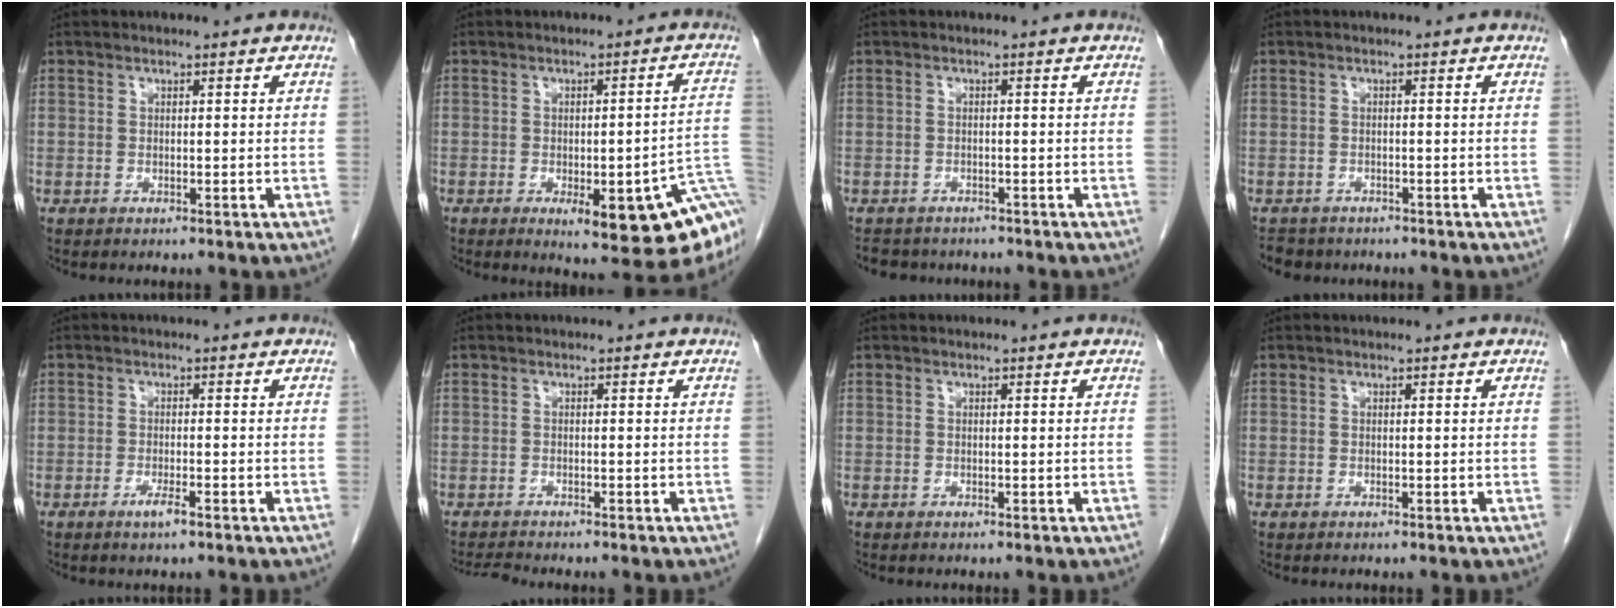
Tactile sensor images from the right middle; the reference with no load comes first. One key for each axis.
{"total": 15.3, "fx": -5.9, "fy": 3.0, "fz": 13.8, "tx": -0.095, "ty": 0.011, "tz": -0.062}
{"total": 5.0, "fx": -4.4, "fy": 2.2, "fz": 0.9, "tx": -0.017, "ty": -0.003, "tz": -0.058}
{"total": 3.8, "fx": -3.2, "fy": 1.8, "fz": 0.4, "tx": -0.013, "ty": -0.003, "tz": -0.047}
{"total": 2.2, "fx": -1.3, "fy": 0.1, "fz": 1.7, "tx": -0.033, "ty": -0.002, "tz": -0.023}
{"total": 1.6, "fx": -1.6, "fy": -0.5, "fz": 0.1, "tx": -0.014, "ty": -0.014, "tz": -0.028}
{"total": 0.0}
{"total": 0.0}